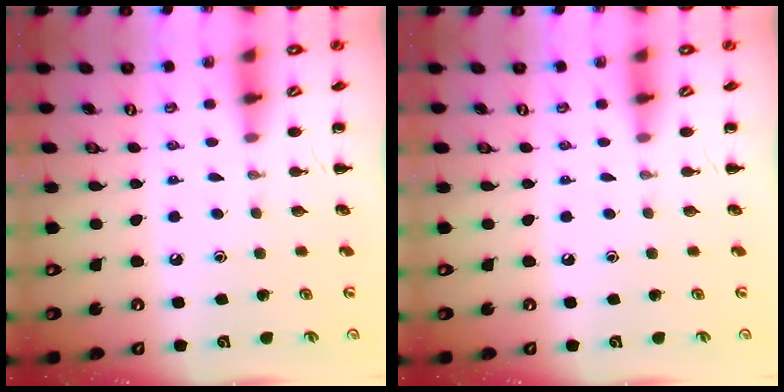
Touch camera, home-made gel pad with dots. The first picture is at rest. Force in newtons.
{"total": 0.0}